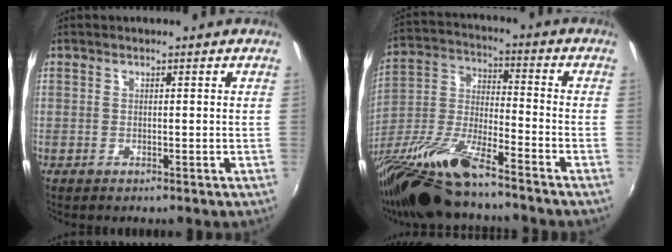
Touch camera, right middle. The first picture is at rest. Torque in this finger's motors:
{"motor_torque": [1.07, -1.07, 0.71, 0.21]}